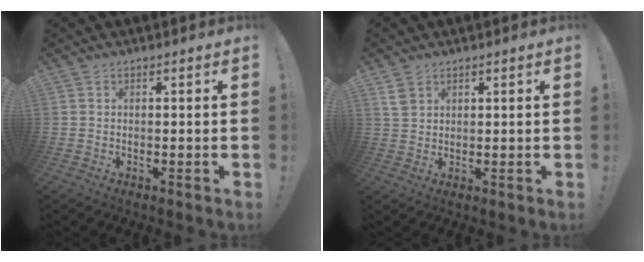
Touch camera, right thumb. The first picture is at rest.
{"total": 3.8, "force": [2.4, 2.4, 1.7], "torque": [-0.022, -0.011, 0.046]}